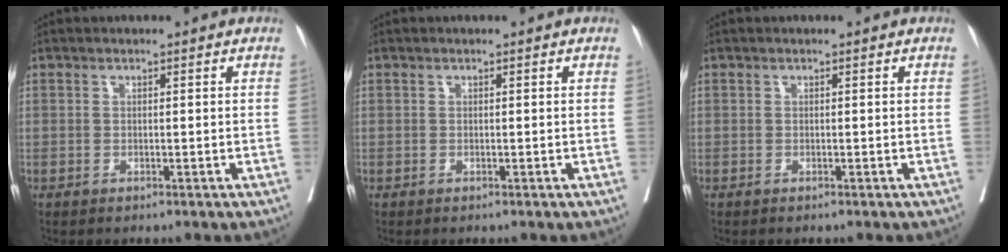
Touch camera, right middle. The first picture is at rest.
{"total": 0.0}
{"total": 0.8, "force": [-0.5, -0.4, 0.4], "torque": [-0.002, 0.003, -0.005]}